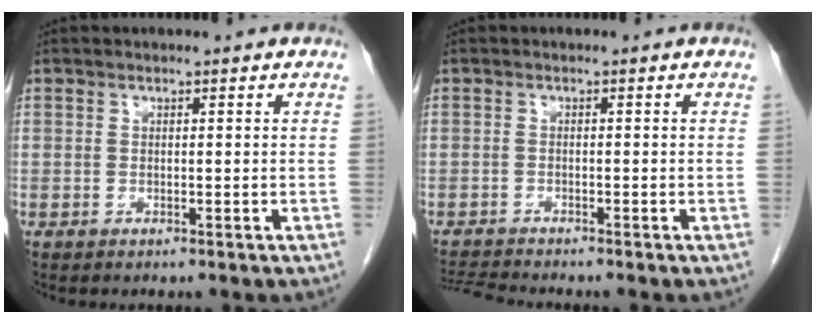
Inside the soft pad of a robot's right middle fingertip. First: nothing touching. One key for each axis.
{"total": 3.4, "fx": -3.3, "fy": -1.0, "fz": 0.3, "tx": -0.011, "ty": -0.019, "tz": -0.061}